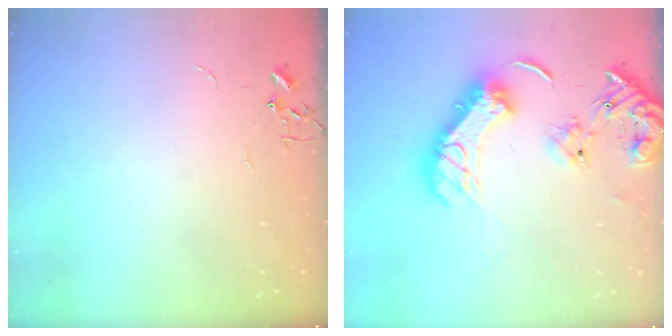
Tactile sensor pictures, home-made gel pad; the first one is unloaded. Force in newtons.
{"total": 20.0, "press": 19.8, "slide": 2.2}